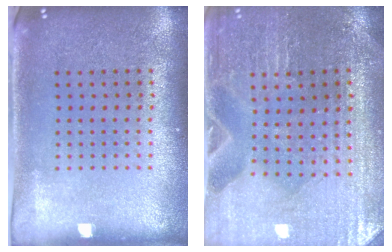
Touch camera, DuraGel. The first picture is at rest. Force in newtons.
{"total": 1.2, "press": 1.2, "slide": 0.0}